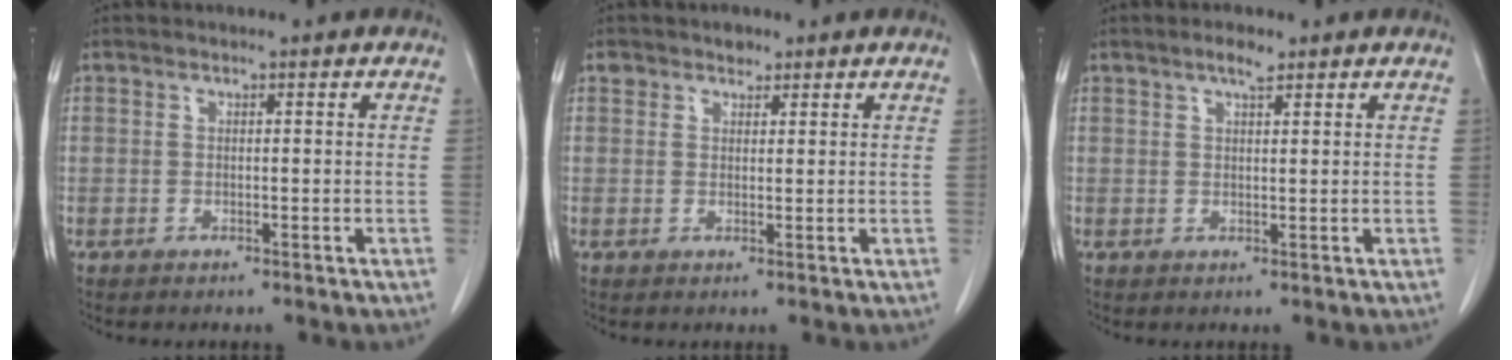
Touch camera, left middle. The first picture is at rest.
{"total": 1.8, "force": [1.2, 1.3, 0.3], "torque": [-0.001, 0.002, 0.017]}
{"total": 2.2, "force": [1.5, 0.5, 1.4], "torque": [-0.028, 0.002, 0.026]}